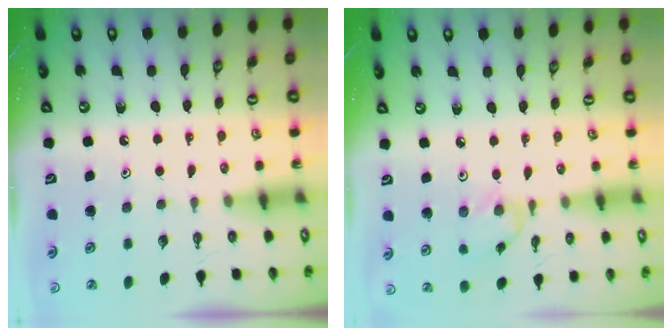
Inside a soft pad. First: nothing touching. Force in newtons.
{"total": 2.4, "press": 2.4, "slide": 0.1}